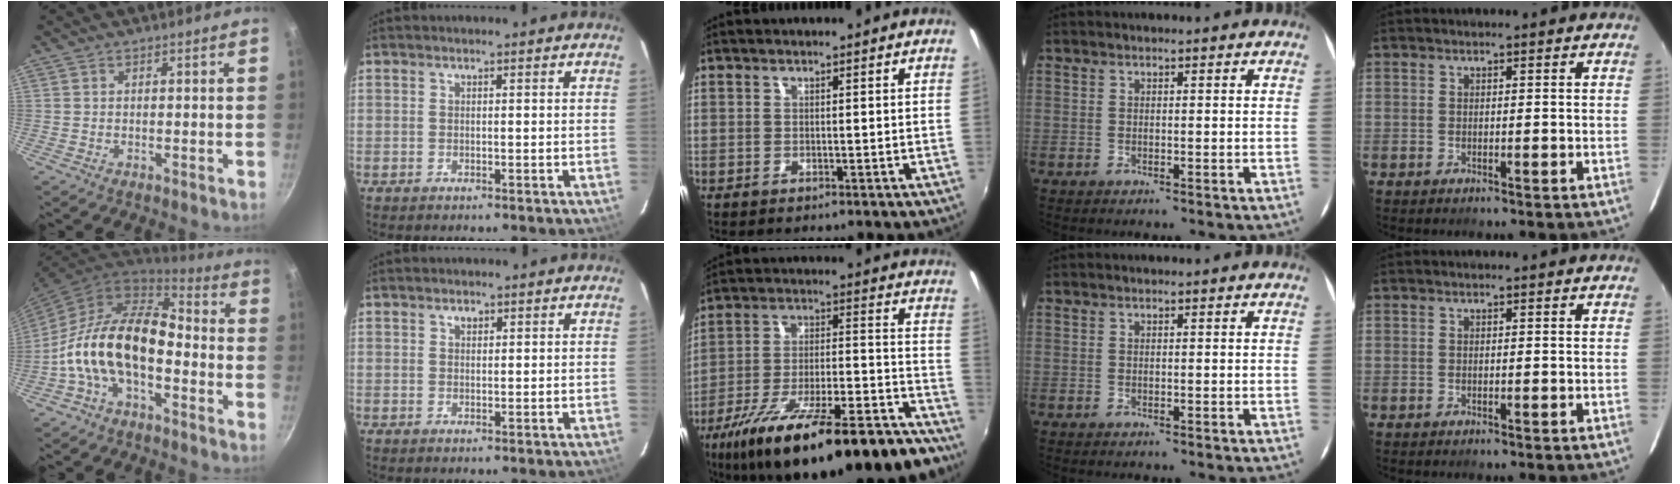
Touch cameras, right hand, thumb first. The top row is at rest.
{"thumb": {"total": 16.8, "force": [-3.8, 9.5, 13.3], "torque": [-0.223, 0.049, -0.088]}, "index": {"total": 1.1, "force": [0.6, 0.8, 0.5], "torque": [-0.005, 0.004, 0.011]}, "middle": {"total": 29.8, "force": [-22.1, 8.4, 18.2], "torque": [-0.286, -0.041, -0.317]}}